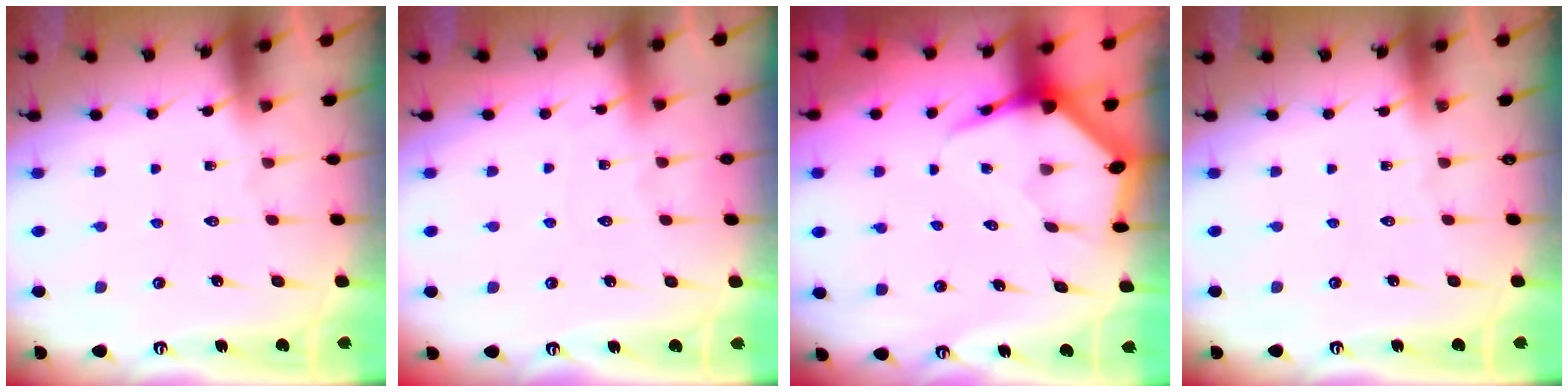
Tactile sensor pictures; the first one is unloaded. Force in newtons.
{"total": 2.9, "press": 2.9, "slide": 0.4}
{"total": 4.8, "press": 4.8, "slide": 0.5}
{"total": 0.0}